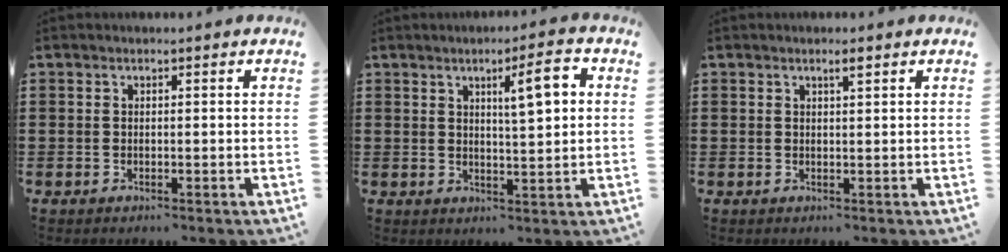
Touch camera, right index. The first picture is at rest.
{"total": 6.8, "force": [2.4, 1.4, 6.2], "torque": [-0.099, -0.003, 0.031]}
{"total": 1.3, "force": [0.8, 0.1, 1.0], "torque": [-0.012, -0.002, 0.012]}